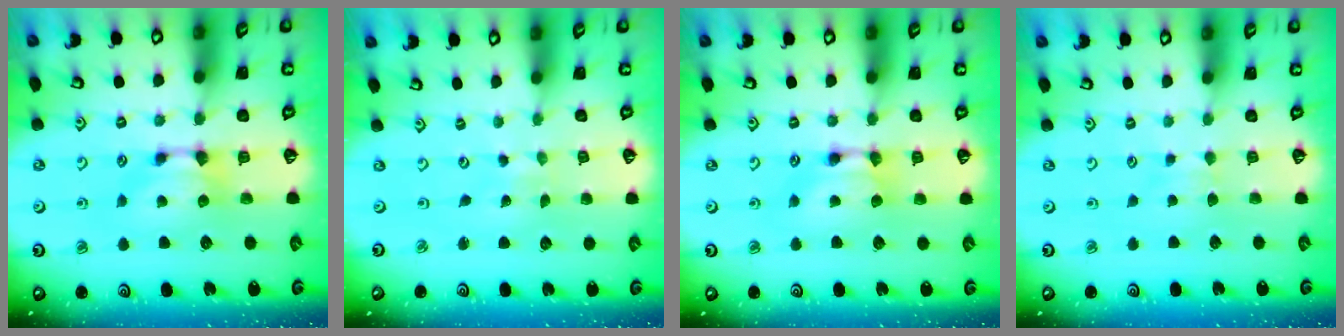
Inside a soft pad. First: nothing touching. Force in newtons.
{"total": 6.7, "press": 6.7, "slide": 0.4}
{"total": 1.8, "press": 1.8, "slide": 0.1}
{"total": 2.1, "press": 2.1, "slide": 0.3}